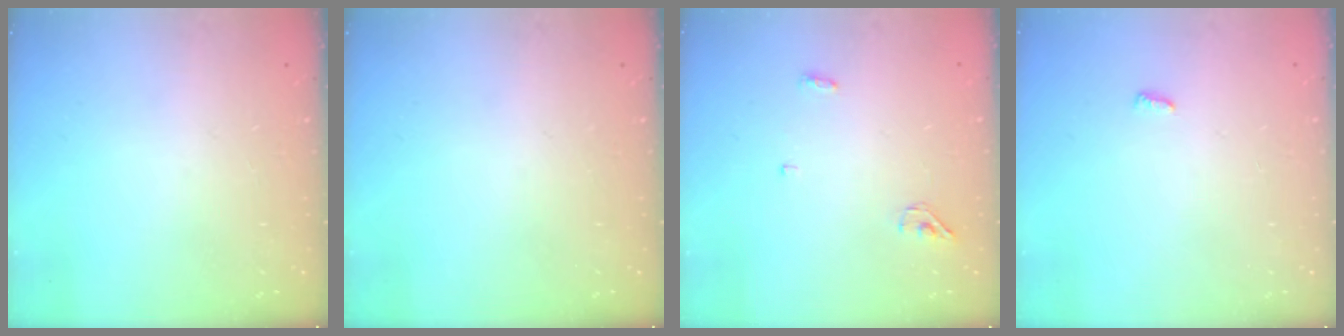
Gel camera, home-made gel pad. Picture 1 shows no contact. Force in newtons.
{"total": 0.0}
{"total": 3.6, "press": 3.5, "slide": 0.9}
{"total": 3.5, "press": 3.5, "slide": 0.3}